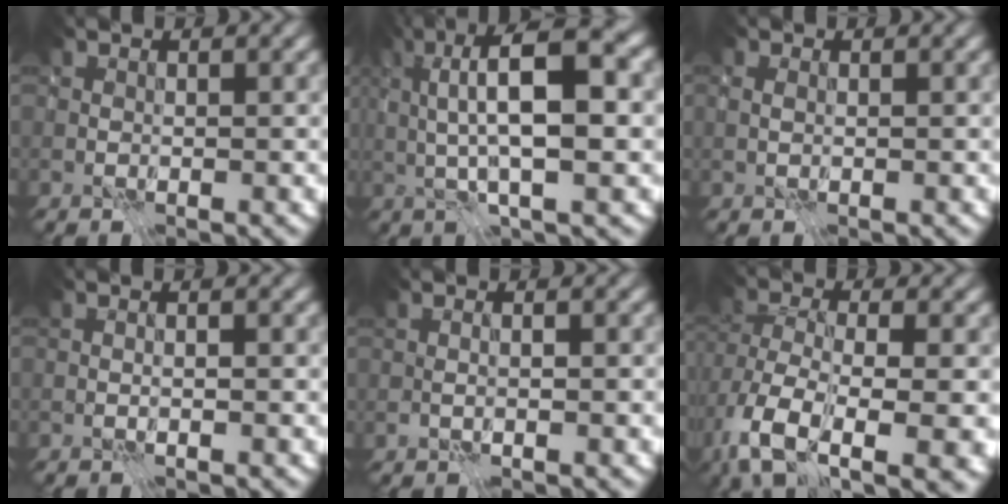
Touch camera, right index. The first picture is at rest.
{"total": 10.1, "force": [1.6, 3.0, 9.5], "torque": [-0.152, 0.014, 0.023]}
{"total": 0.6, "force": [0.0, 0.4, 0.4], "torque": [-0.010, -0.003, 0.004]}
{"total": 0.7, "force": [-0.4, 0.0, 0.5], "torque": [-0.010, -0.007, -0.008]}
{"total": 1.7, "force": [0.3, 0.7, 1.5], "torque": [-0.009, 0.001, -0.005]}
{"total": 11.7, "force": [-5.9, 4.9, 8.8], "torque": [-0.184, -0.023, -0.090]}